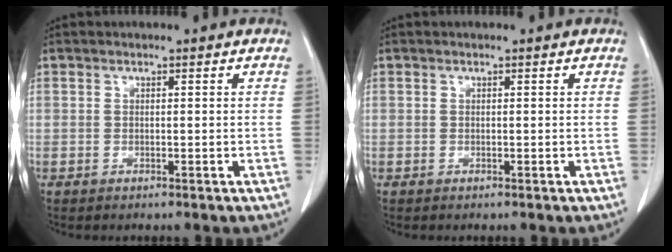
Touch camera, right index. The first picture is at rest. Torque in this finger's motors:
{"motor_torque": [0.00, 0.00, 0.00, 0.00]}